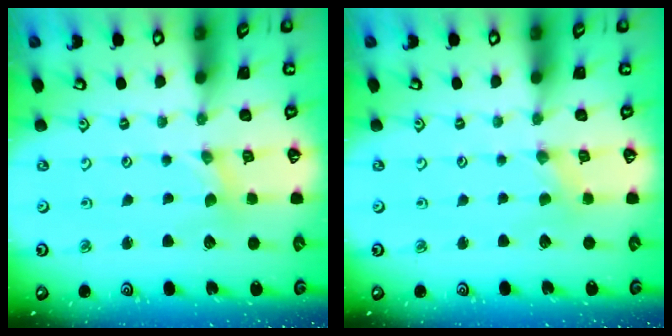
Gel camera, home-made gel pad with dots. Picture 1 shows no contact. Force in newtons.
{"total": 0.0}